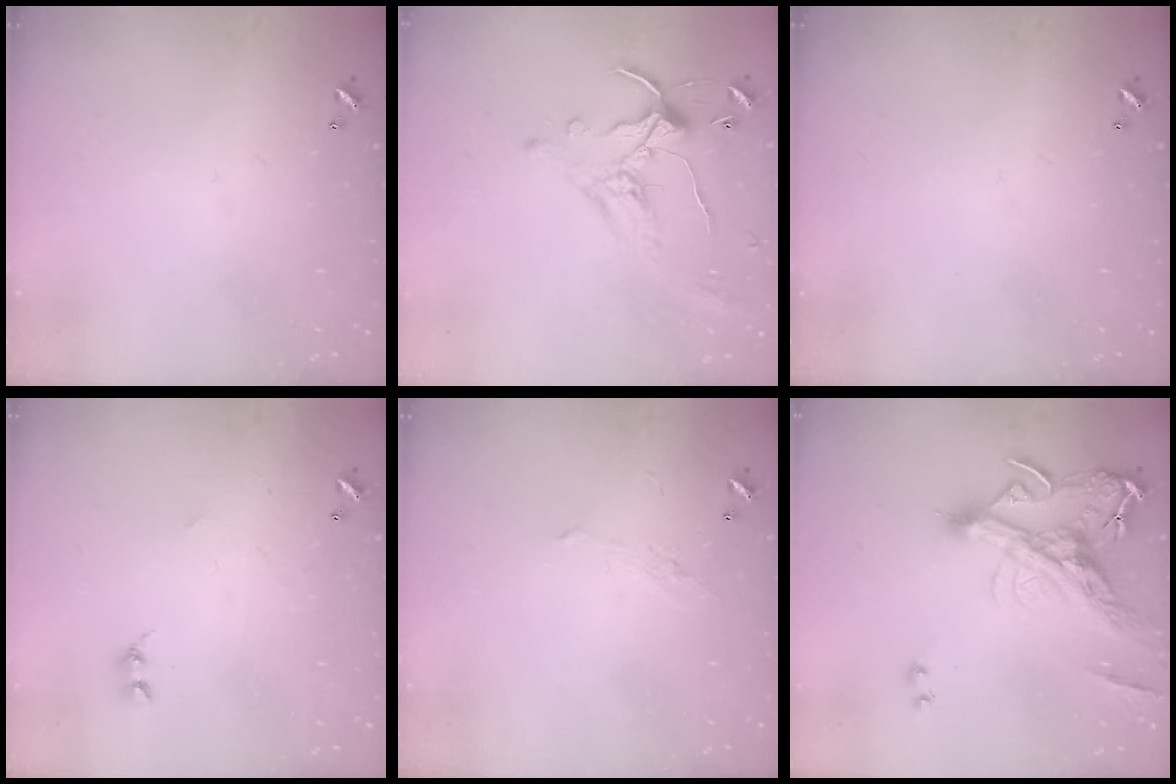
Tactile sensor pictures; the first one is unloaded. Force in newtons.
{"total": 1.1, "press": 0.3, "slide": 1.0}
{"total": 0.0}
{"total": 2.8, "press": 2.7, "slide": 0.4}
{"total": 0.9, "press": 0.5, "slide": 0.7}
{"total": 11.1, "press": 10.7, "slide": 2.6}